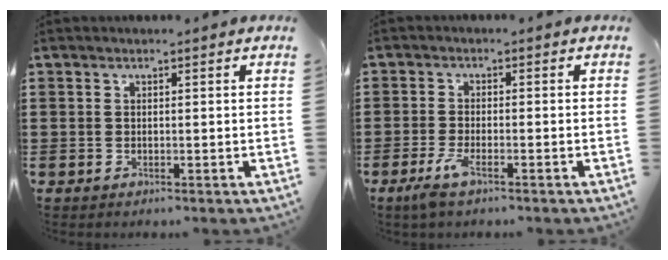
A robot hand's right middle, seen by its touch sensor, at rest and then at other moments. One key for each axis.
{"total": 3.3, "fx": -1.7, "fy": 0.6, "fz": 2.7, "tx": -0.065, "ty": -0.007, "tz": -0.036}